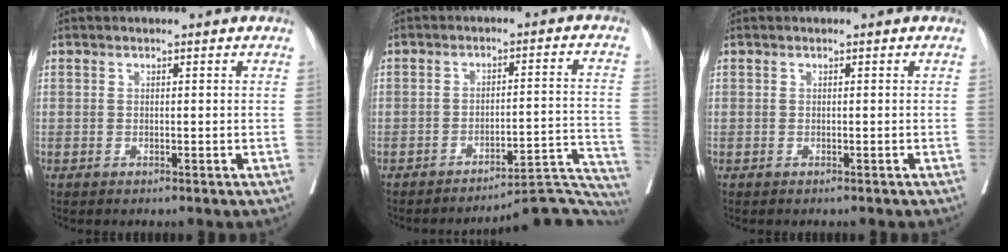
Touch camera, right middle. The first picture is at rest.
{"total": 13.9, "force": [-13.8, -0.3, 2.0], "torque": [0.027, 0.030, -0.170]}
{"total": 0.5, "force": [-0.5, 0.1, 0.1], "torque": [0.000, -0.002, -0.009]}